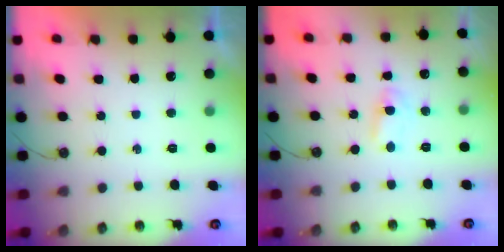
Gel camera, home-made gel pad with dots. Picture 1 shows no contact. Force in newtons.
{"total": 1.7, "press": 1.7, "slide": 0.3}